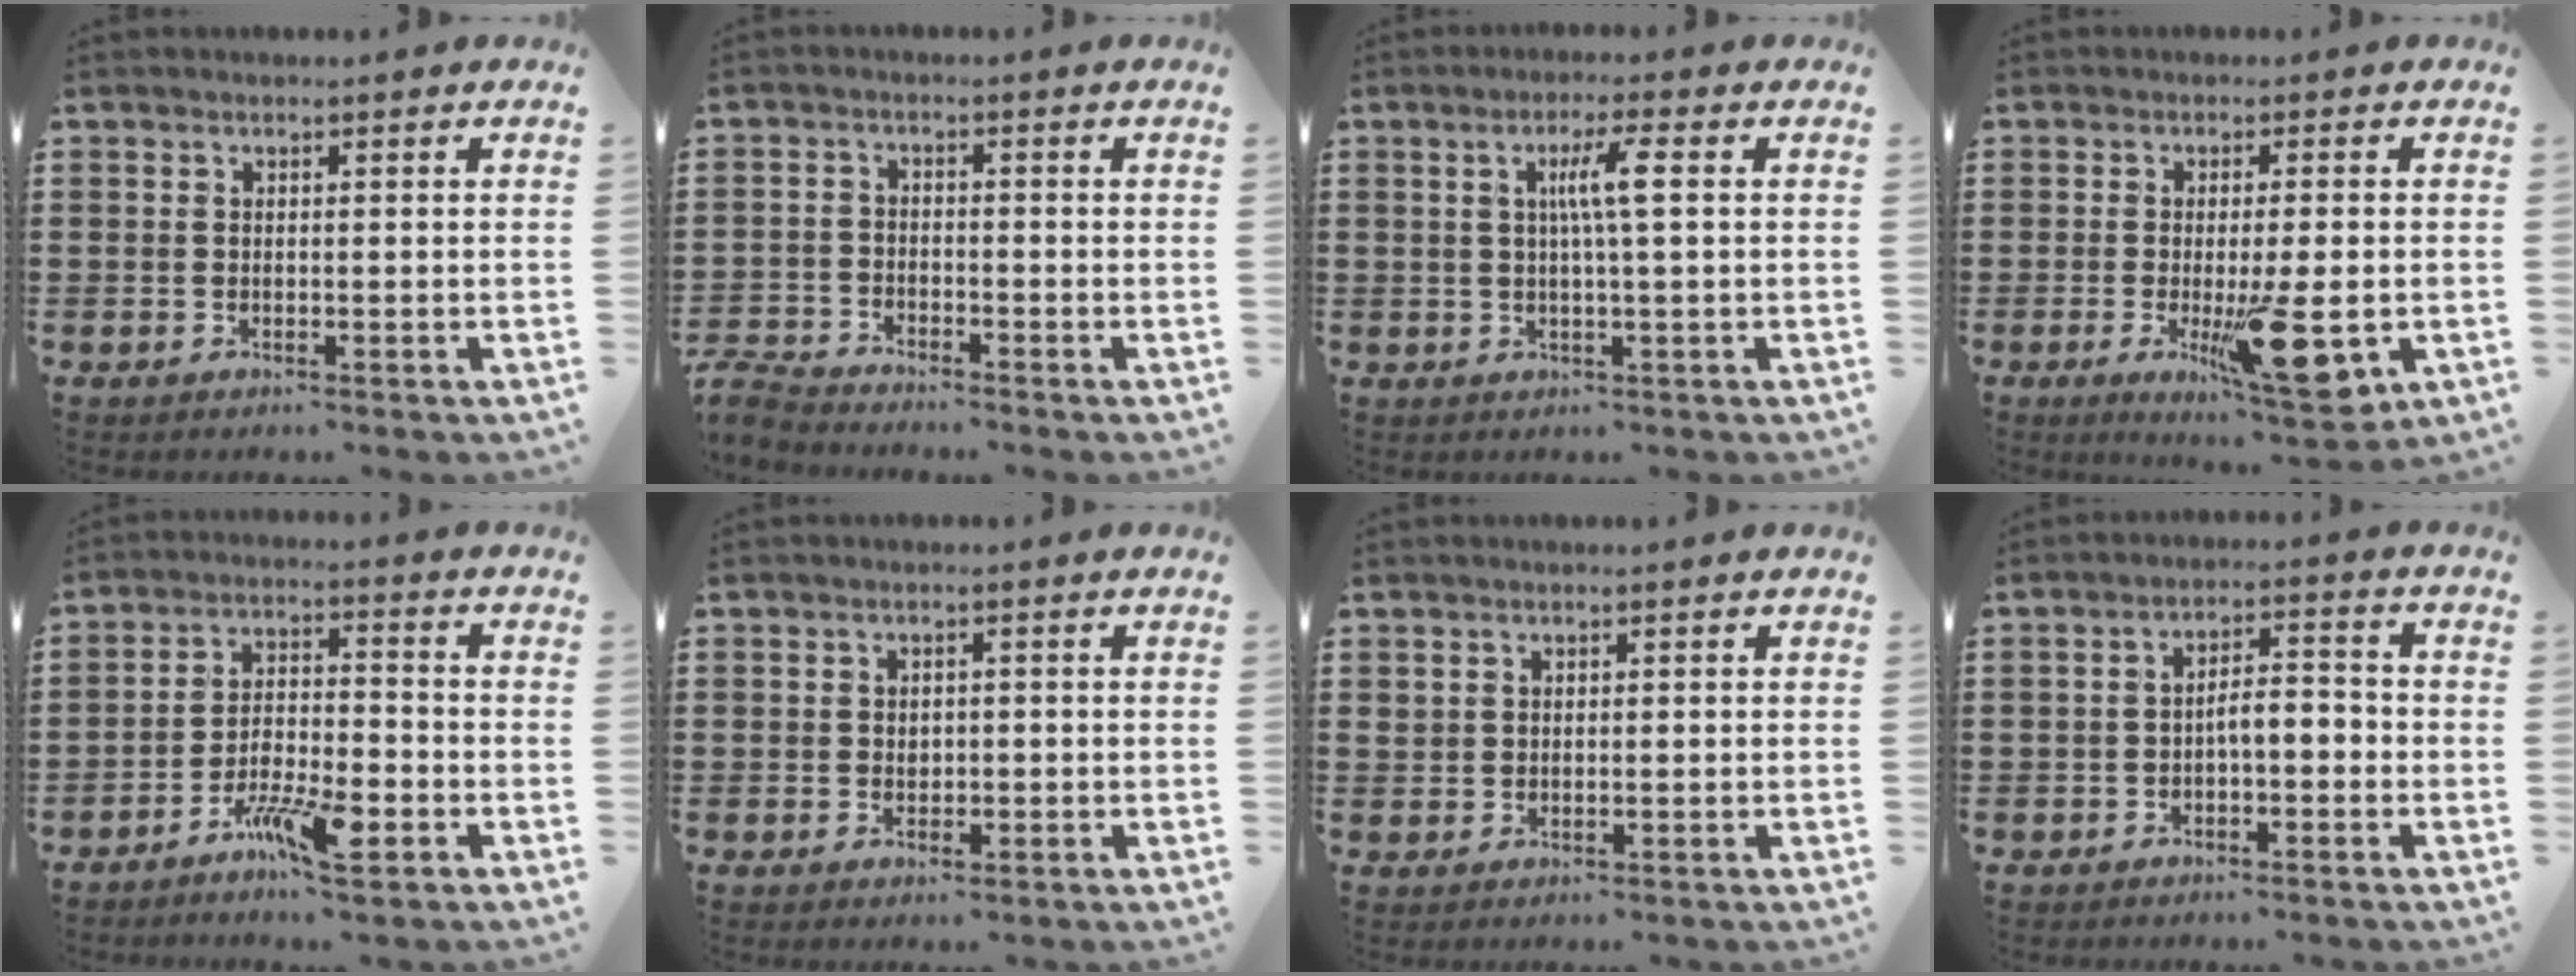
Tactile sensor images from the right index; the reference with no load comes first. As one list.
[{"total": 3.2, "force": [-3.1, 0.4, 0.1], "torque": [-0.021, -0.002, -0.071]}, {"total": 4.8, "force": [0.7, -0.1, 4.8], "torque": [-0.091, 0.000, 0.007]}, {"total": 11.0, "force": [-2.8, 2.9, 10.2], "torque": [-0.179, -0.018, -0.044]}, {"total": 7.3, "force": [-4.7, 1.8, 5.3], "torque": [-0.109, 0.003, -0.088]}, {"total": 0.7, "force": [-0.1, 0.5, 0.5], "torque": [-0.011, 0.001, -0.002]}, {"total": 0.8, "force": [0.5, 0.6, 0.3], "torque": [-0.008, 0.003, 0.009]}, {"total": 3.3, "force": [-1.3, 1.2, 2.7], "torque": [-0.051, 0.007, -0.028]}]